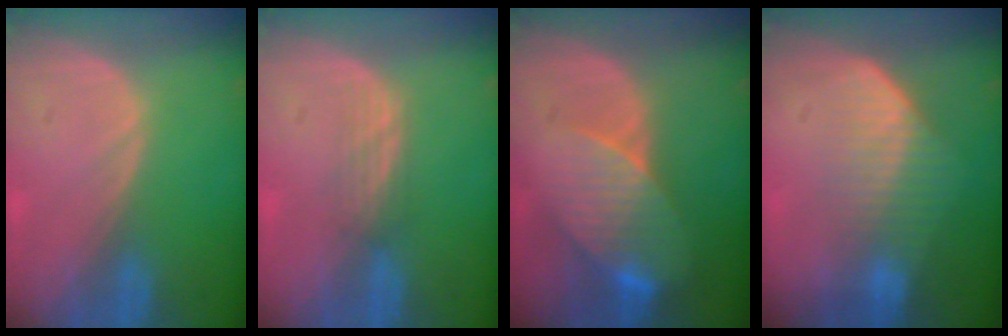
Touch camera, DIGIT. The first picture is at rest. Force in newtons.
{"total": 2.1, "press": 2.1, "slide": 0.3}
{"total": 8.4, "press": 7.6, "slide": 3.6}
{"total": 7.3, "press": 6.2, "slide": 3.7}